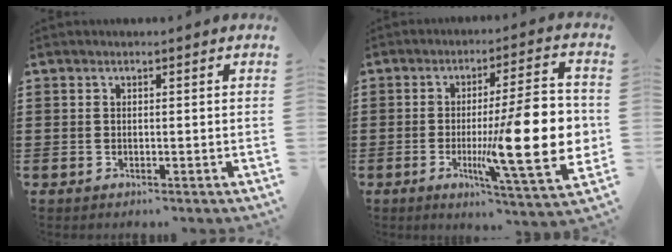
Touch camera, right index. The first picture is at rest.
{"total": 18.3, "force": [-1.7, 4.3, 17.7], "torque": [-0.269, -0.018, -0.019]}